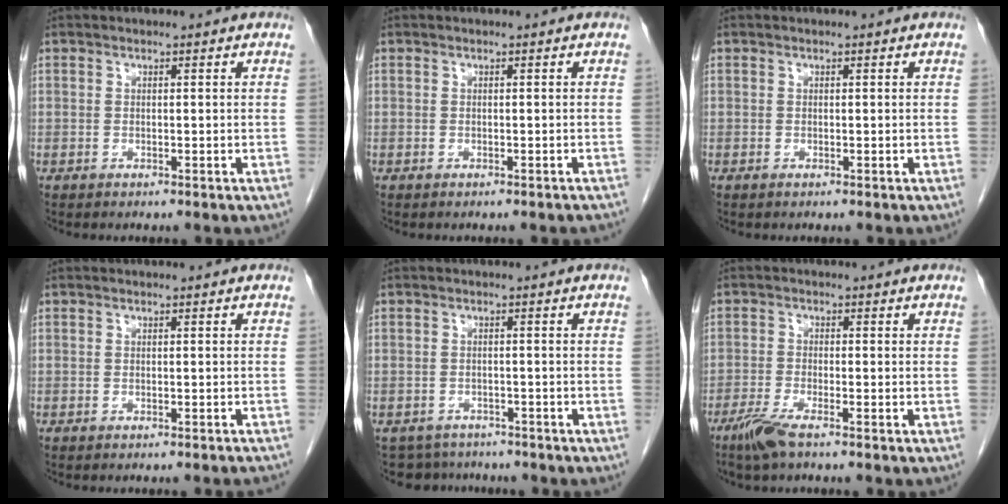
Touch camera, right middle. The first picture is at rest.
{"total": 1.9, "force": [-1.7, 0.2, 0.7], "torque": [-0.013, -0.002, -0.020]}
{"total": 0.0}
{"total": 3.0, "force": [-2.8, -0.2, 1.0], "torque": [-0.016, -0.007, -0.030]}
{"total": 5.1, "force": [-4.6, 2.3, -0.3], "torque": [0.005, 0.009, -0.061]}
{"total": 3.9, "force": [-2.9, 0.4, 2.7], "torque": [-0.062, -0.009, -0.060]}